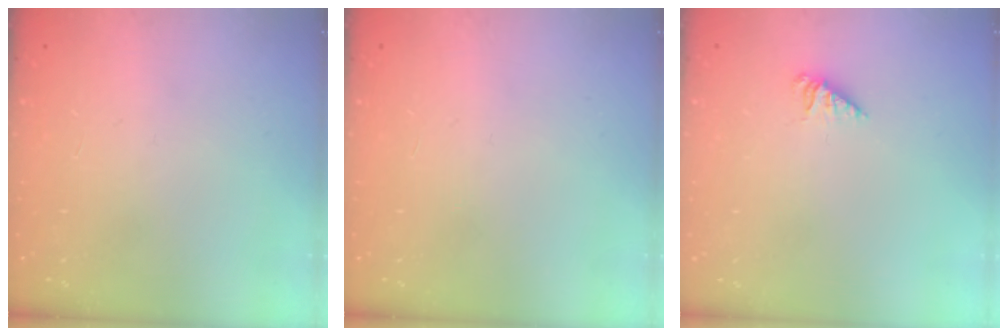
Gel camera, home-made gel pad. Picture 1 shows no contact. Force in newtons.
{"total": 0.0}
{"total": 2.4, "press": 2.4, "slide": 0.1}